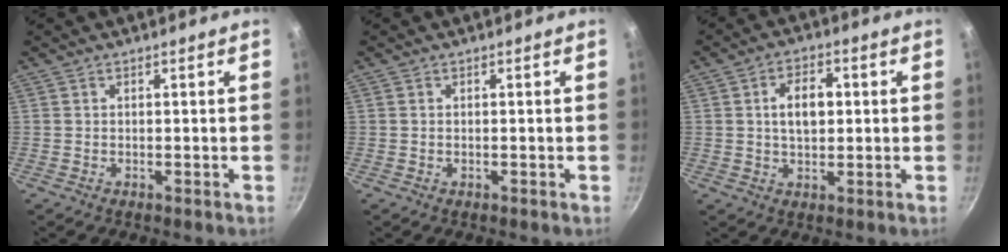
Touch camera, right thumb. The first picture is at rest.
{"total": 0.0}
{"total": 7.1, "force": [0.9, 4.4, 5.5], "torque": [-0.074, 0.009, 0.013]}